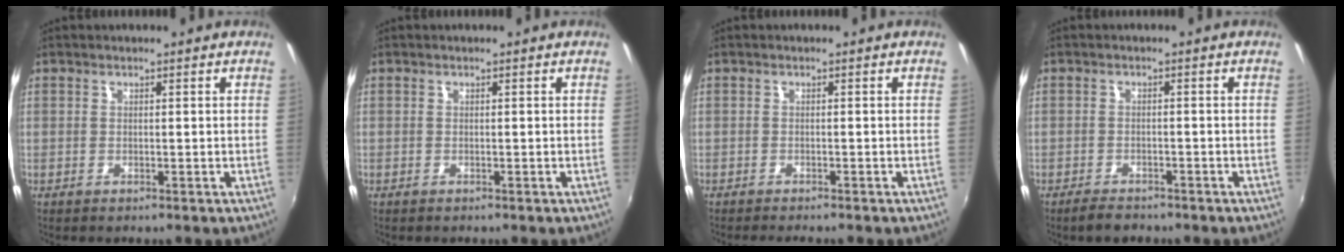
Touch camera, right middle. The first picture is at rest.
{"total": 0.0}
{"total": 2.9, "force": [-2.6, 0.3, 1.2], "torque": [-0.026, -0.017, -0.043]}
{"total": 3.2, "force": [-2.7, 1.2, 1.2], "torque": [-0.036, -0.003, -0.046]}